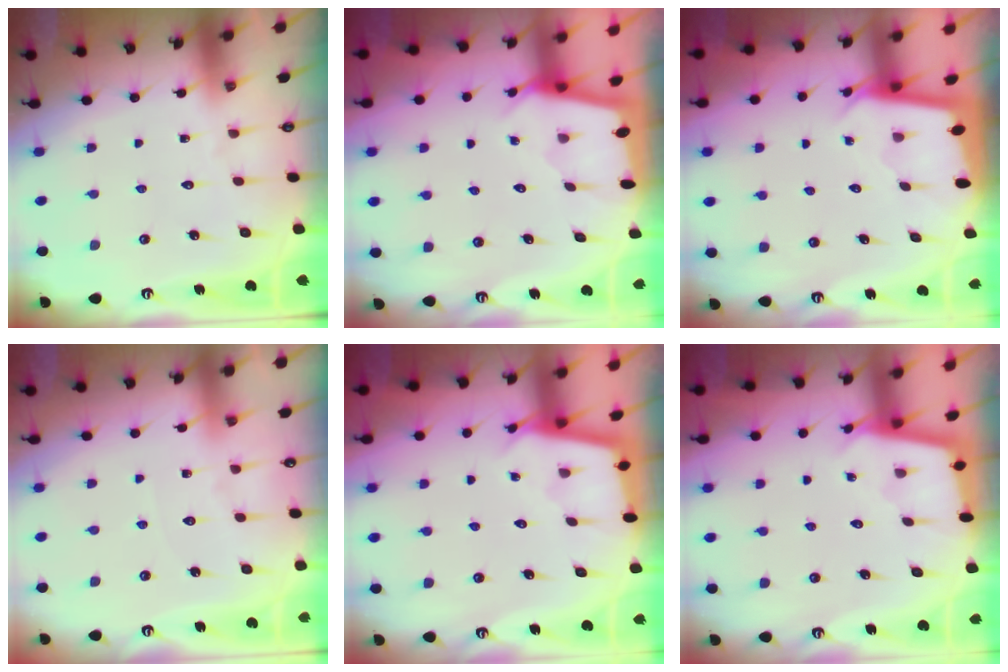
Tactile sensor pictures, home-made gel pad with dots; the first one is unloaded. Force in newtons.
{"total": 2.0, "press": 2.0, "slide": 0.3}
{"total": 2.1, "press": 2.1, "slide": 0.1}
{"total": 4.5, "press": 4.4, "slide": 0.7}
{"total": 2.7, "press": 2.7, "slide": 0.3}
{"total": 2.5, "press": 2.5, "slide": 0.2}